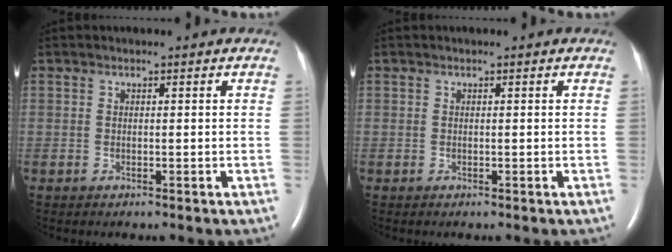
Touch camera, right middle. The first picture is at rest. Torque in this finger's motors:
{"motor_torque": [-0.18, 0.02, 0.05, 0.00]}